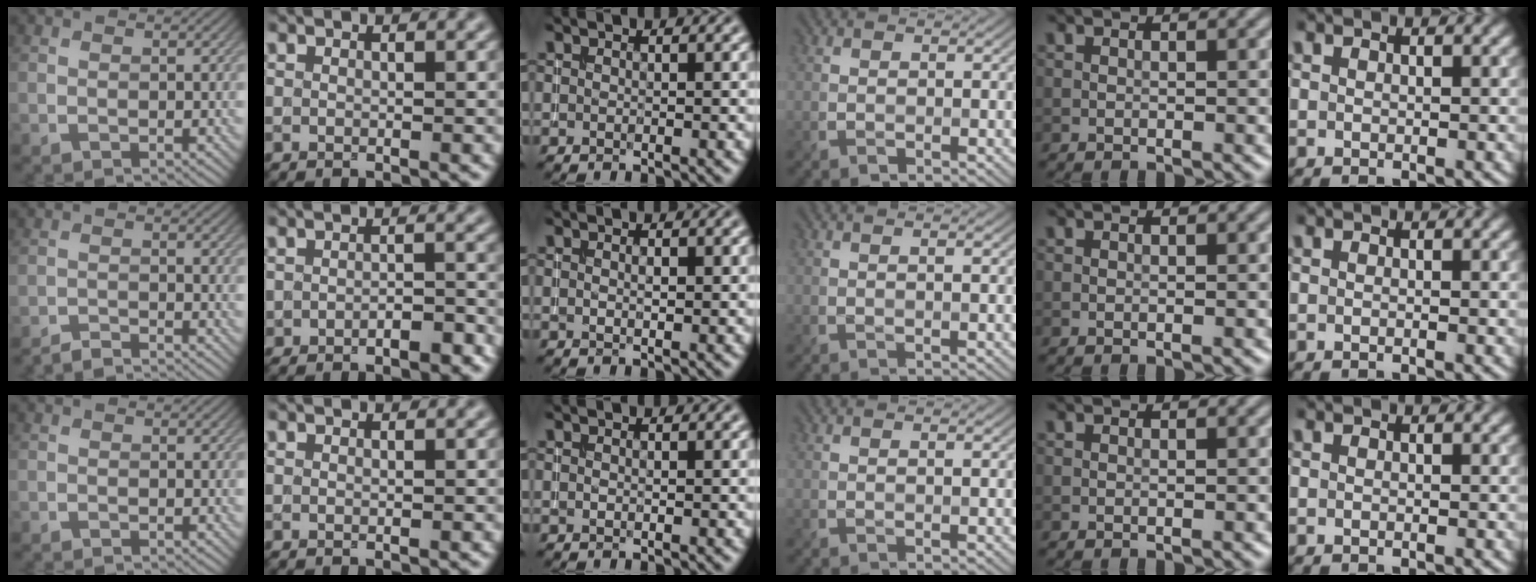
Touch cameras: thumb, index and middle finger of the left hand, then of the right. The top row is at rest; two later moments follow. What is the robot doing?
{"motion": "insert", "object": "backpack"}